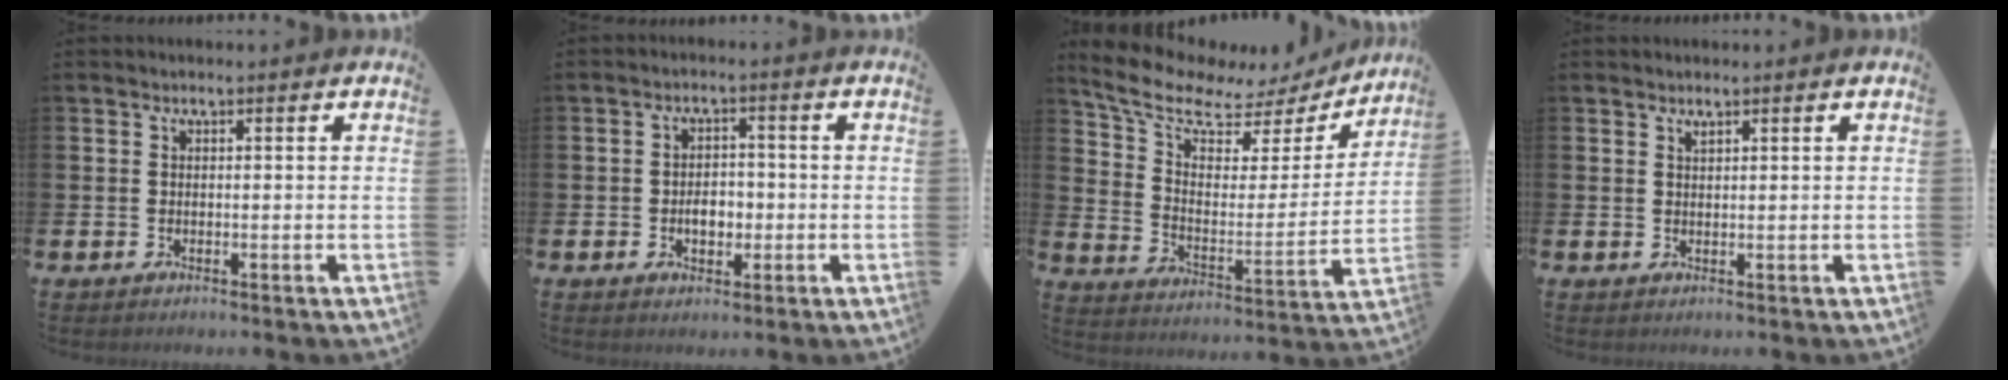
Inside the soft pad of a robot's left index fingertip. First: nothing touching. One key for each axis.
{"total": 3.3, "fx": -0.8, "fy": 2.3, "fz": 2.2, "tx": -0.028, "ty": -0.003, "tz": -0.022}
{"total": 9.1, "fx": 7.3, "fy": 3.9, "fz": 3.7, "tx": -0.117, "ty": -0.043, "tz": 0.124}
{"total": 1.0, "fx": 0.9, "fy": 0.2, "fz": 0.2, "tx": 0.004, "ty": -0.003, "tz": 0.015}